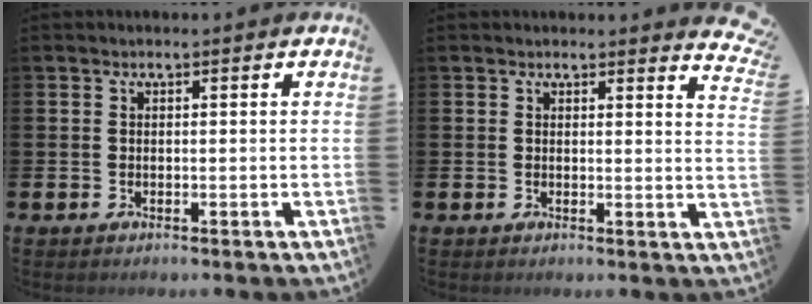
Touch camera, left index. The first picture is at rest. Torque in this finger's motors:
{"motor_torque": [1.09, -1.05, 0.10, 0.03]}